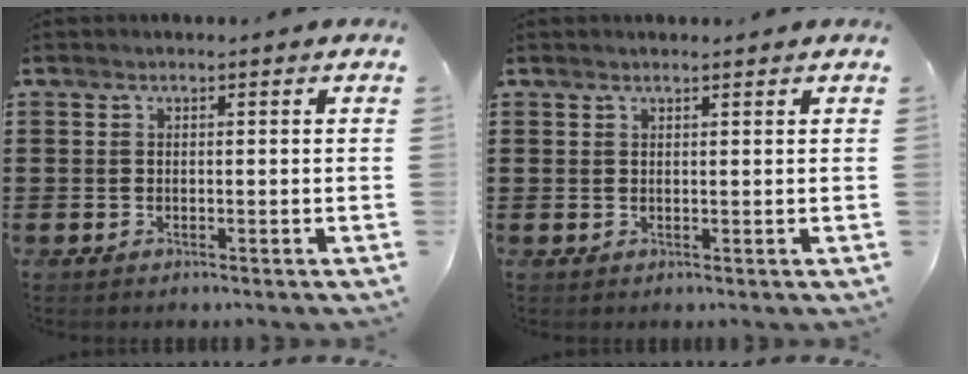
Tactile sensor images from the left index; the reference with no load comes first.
{"total": 0.8, "force": [0.7, 0.0, 0.4], "torque": [-0.008, -0.001, 0.014]}